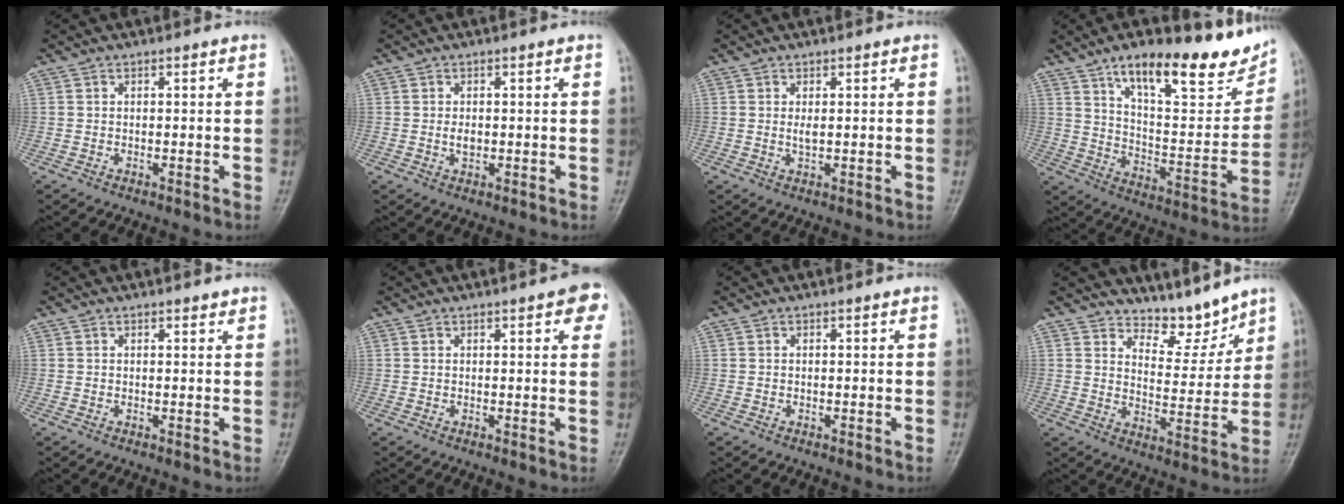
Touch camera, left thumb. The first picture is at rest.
{"total": 1.7, "force": [0.1, 1.1, 1.3], "torque": [-0.021, -0.002, 0.002]}
{"total": 1.5, "force": [0.5, 0.6, 1.3], "torque": [-0.023, -0.004, 0.010]}
{"total": 23.1, "force": [15.1, 7.8, 15.6], "torque": [-0.174, -0.059, 0.236]}
{"total": 1.0, "force": [0.9, 0.4, 0.4], "torque": [-0.002, -0.004, 0.008]}
{"total": 4.9, "force": [2.5, 1.6, 3.9], "torque": [-0.029, -0.002, 0.021]}
{"total": 0.0}
{"total": 7.4, "force": [6.9, 2.5, 1.3], "torque": [0.011, -0.064, 0.120]}